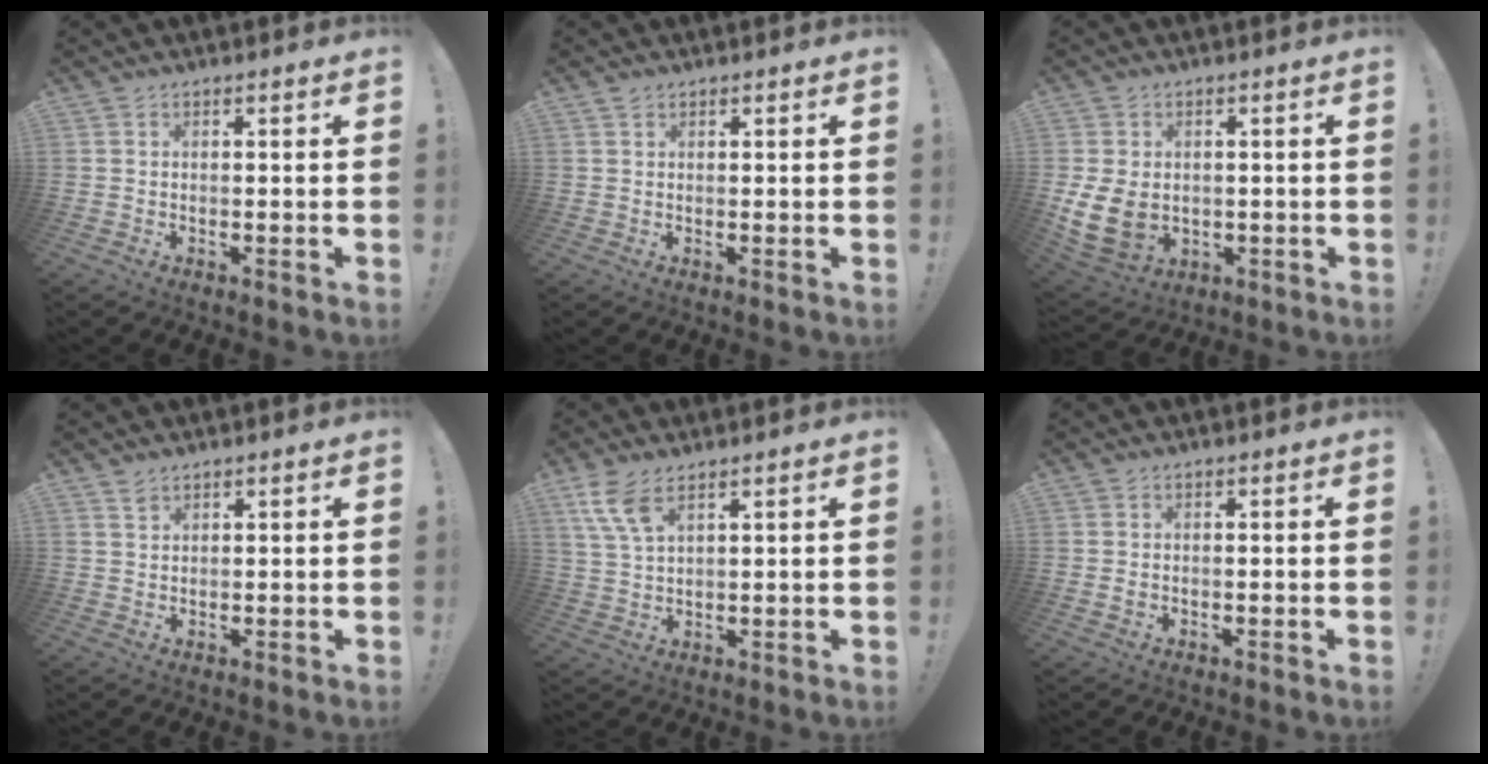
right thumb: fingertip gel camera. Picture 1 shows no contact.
{"total": 0.9, "force": [0.7, 0.5, 0.2], "torque": [0.002, -0.003, 0.013]}
{"total": 9.3, "force": [-0.1, 7.4, 5.6], "torque": [-0.114, 0.001, 0.005]}
{"total": 1.9, "force": [1.6, 0.9, 0.6], "torque": [-0.001, -0.011, 0.028]}
{"total": 7.8, "force": [4.8, 3.0, 5.4], "torque": [-0.113, -0.017, 0.091]}
{"total": 0.7, "force": [-0.1, 0.5, 0.4], "torque": [-0.002, -0.001, -0.003]}